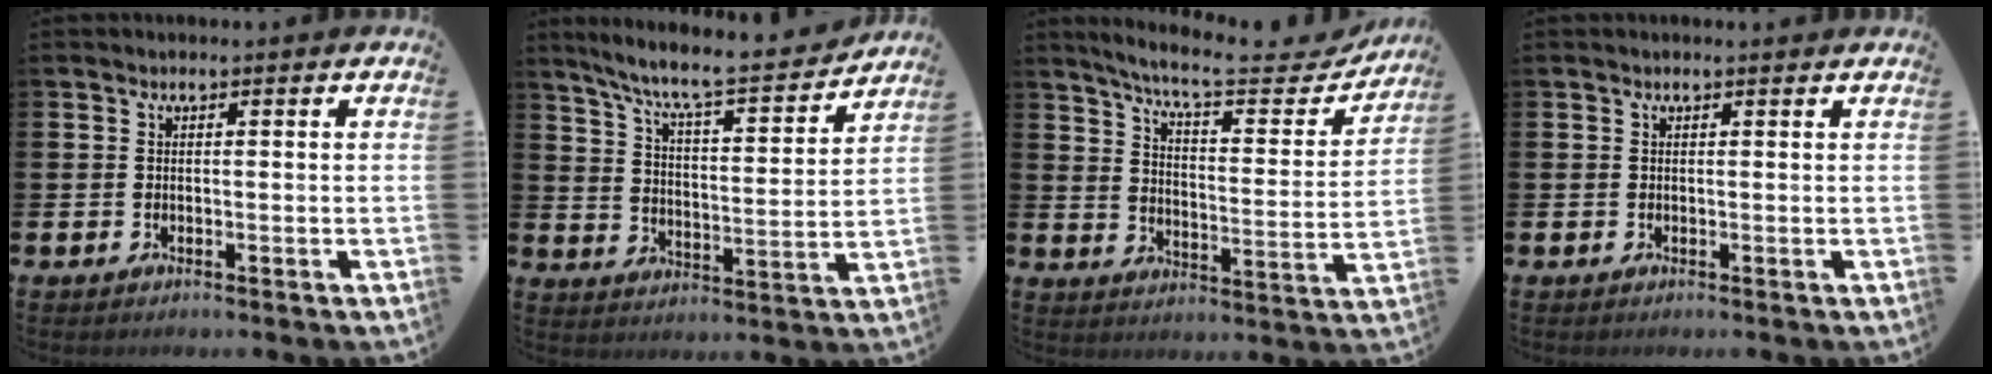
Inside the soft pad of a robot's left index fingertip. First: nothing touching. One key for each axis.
{"total": 8.5, "fx": 7.7, "fy": 0.6, "fz": 3.4, "tx": -0.091, "ty": -0.059, "tz": 0.128}
{"total": 8.5, "fx": 7.7, "fy": 1.3, "fz": 3.4, "tx": -0.084, "ty": -0.055, "tz": 0.127}
{"total": 0.0}